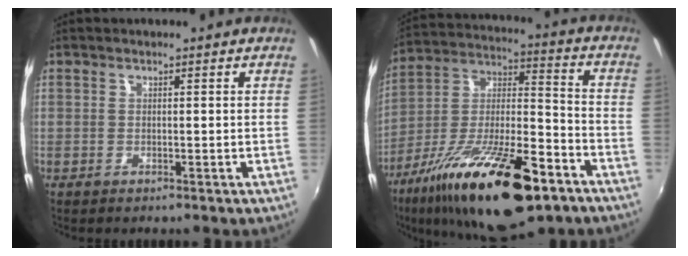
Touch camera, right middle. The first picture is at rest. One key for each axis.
{"total": 26.5, "fx": -15.5, "fy": 8.5, "fz": 19.8, "tx": -0.344, "ty": -0.028, "tz": -0.256}